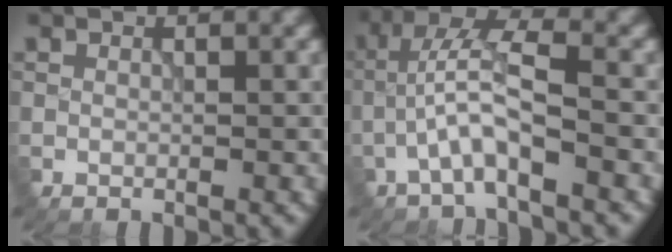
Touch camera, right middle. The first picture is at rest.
{"total": 4.6, "force": [-2.0, 1.0, 4.0], "torque": [-0.081, 0.020, -0.041]}